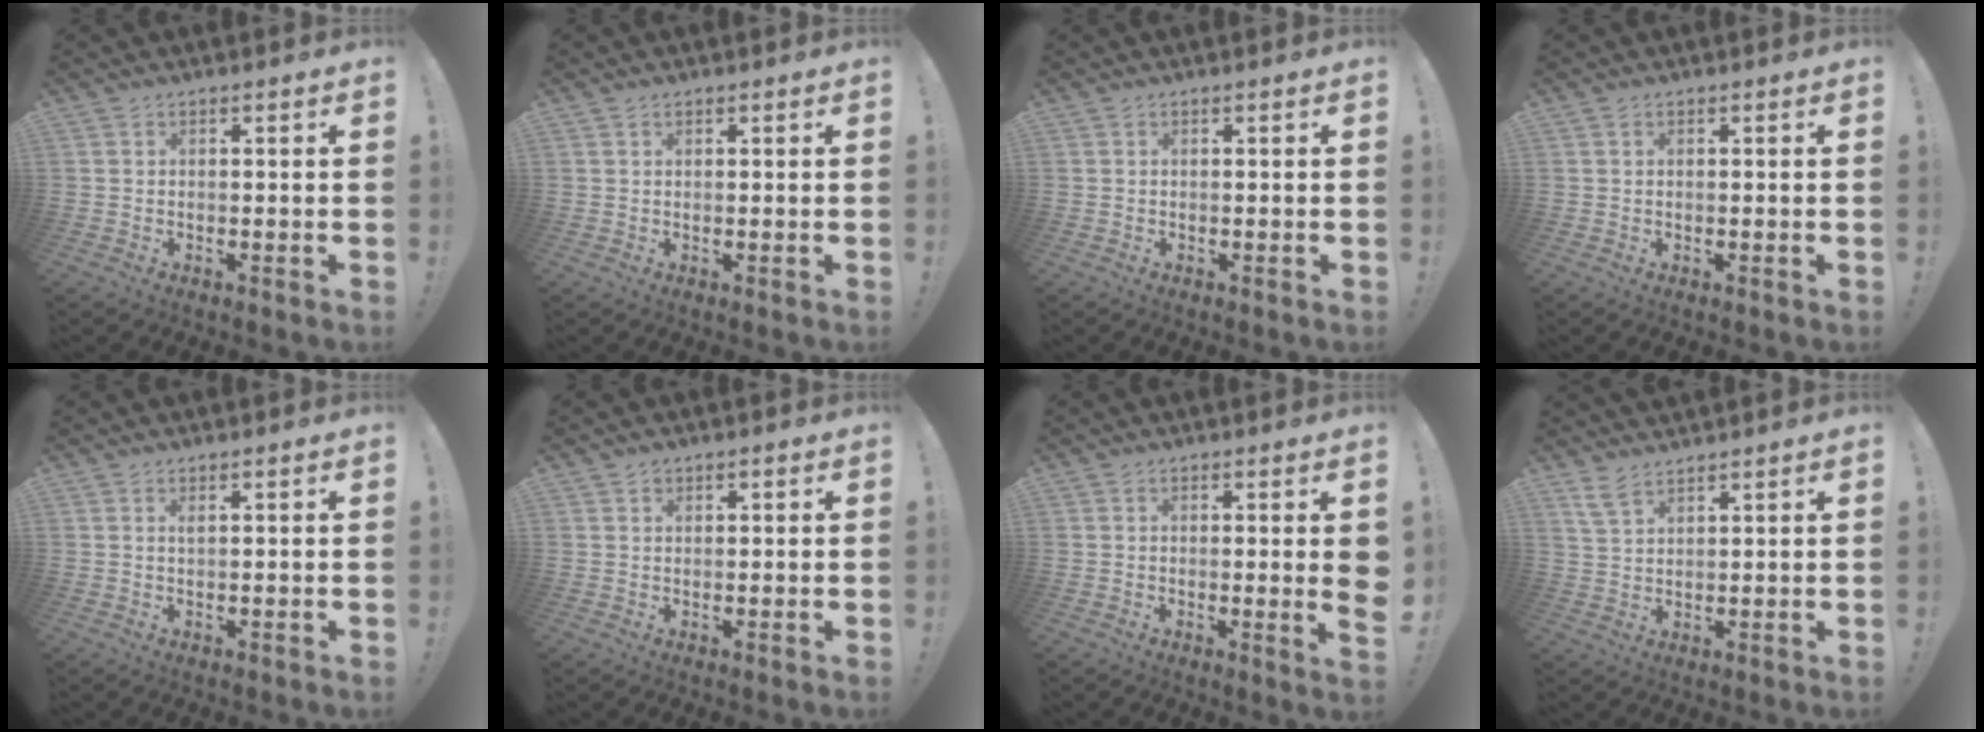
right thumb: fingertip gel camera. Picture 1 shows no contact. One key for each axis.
{"total": 0.8, "fx": 0.5, "fy": 0.6, "fz": 0.2, "tx": 0.003, "ty": -0.002, "tz": 0.009}
{"total": 0.0}
{"total": 0.0}
{"total": 0.8, "fx": 0.5, "fy": 0.0, "fz": 0.6, "tx": -0.006, "ty": -0.002, "tz": 0.007}
{"total": 1.1, "fx": 0.6, "fy": 0.9, "fz": 0.2, "tx": 0.010, "ty": -0.003, "tz": 0.008}
{"total": 4.2, "fx": 1.0, "fy": -0.2, "fz": 4.1, "tx": -0.047, "ty": -0.021, "tz": 0.015}
{"total": 5.4, "fx": 4.5, "fy": 1.6, "fz": 2.4, "tx": -0.048, "ty": -0.022, "tz": 0.087}